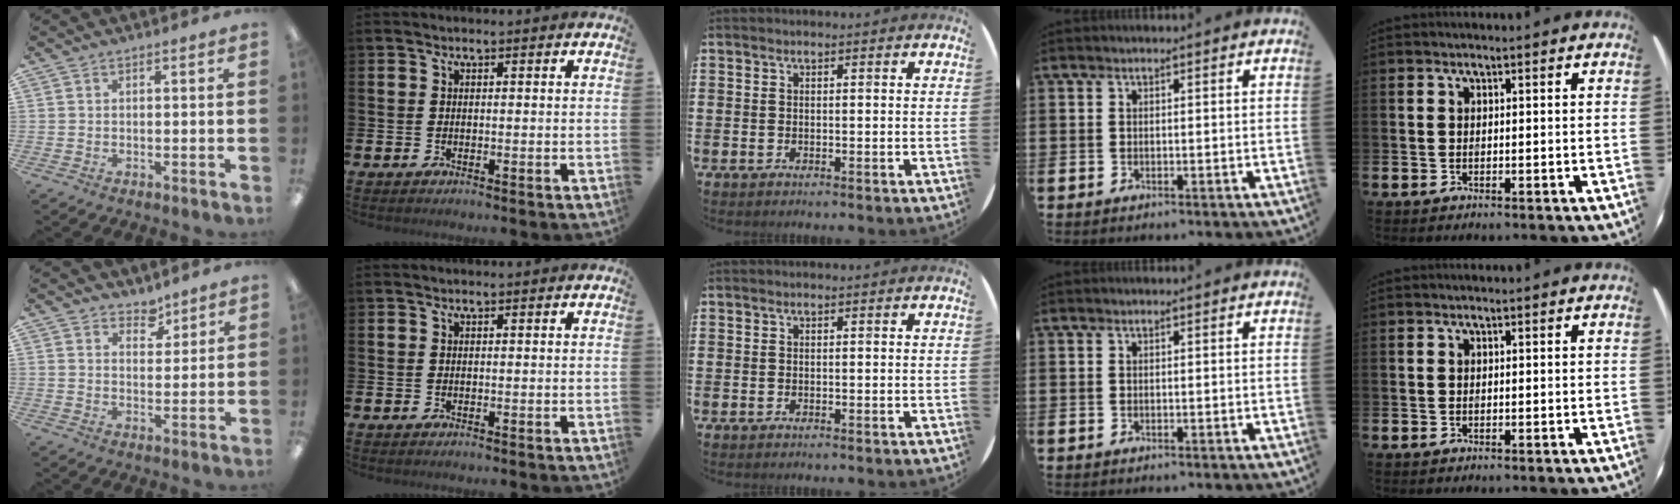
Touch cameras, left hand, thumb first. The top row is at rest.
{"thumb": {"total": 4.7, "force": [4.0, 2.4, 0.9], "torque": [0.003, -0.028, 0.070]}}